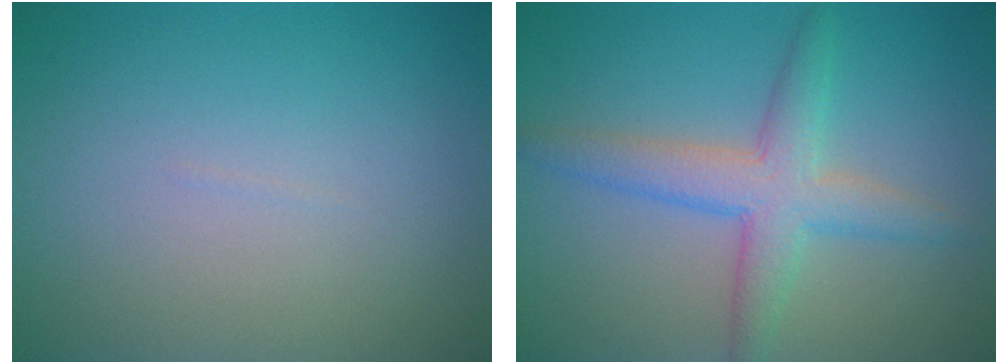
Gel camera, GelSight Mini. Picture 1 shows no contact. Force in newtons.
{"total": 4.4, "press": 4.4, "slide": 0.1}